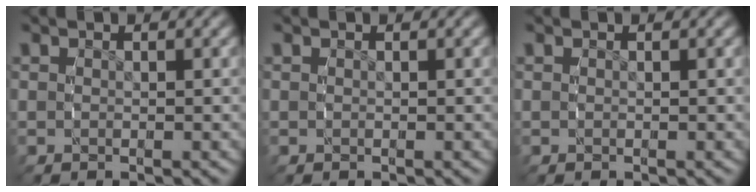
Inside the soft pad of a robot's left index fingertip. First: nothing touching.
{"total": 0.0}
{"total": 0.0}